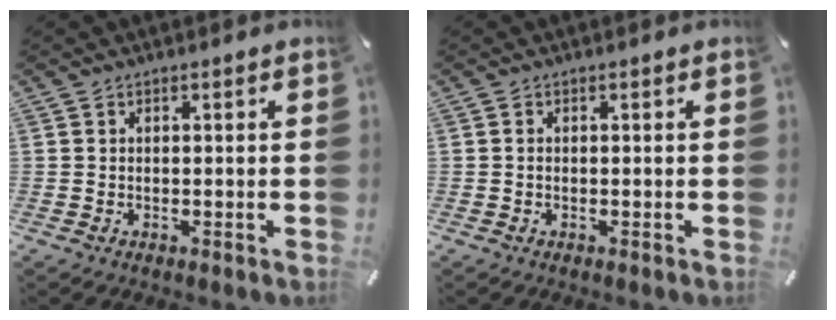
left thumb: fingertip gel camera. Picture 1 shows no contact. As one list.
[{"total": 0.5, "force": [-0.1, 0.3, 0.4], "torque": [-0.010, 0.001, -0.003]}]